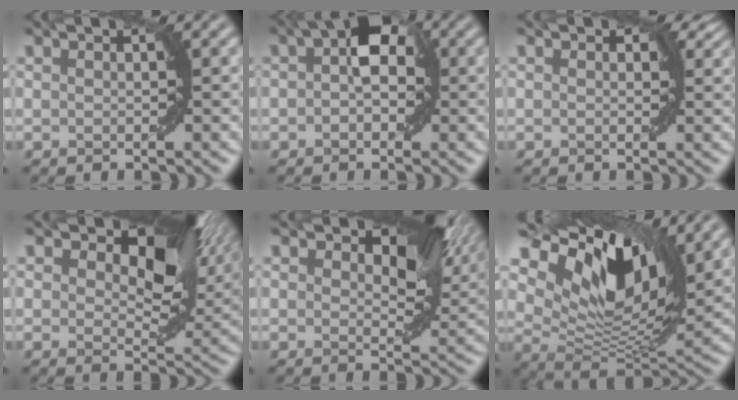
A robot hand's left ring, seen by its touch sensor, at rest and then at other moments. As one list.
[{"total": 5.1, "force": [0.9, 3.1, 3.9], "torque": [-0.049, 0.015, 0.000]}, {"total": 2.9, "force": [1.1, 1.8, 2.0], "torque": [-0.021, 0.001, 0.012]}, {"total": 11.8, "force": [5.2, 6.2, 8.6], "torque": [-0.108, 0.003, 0.074]}, {"total": 8.5, "force": [3.4, 4.5, 6.4], "torque": [-0.088, -0.001, 0.047]}, {"total": 11.8, "force": [6.1, 5.8, 8.3], "torque": [-0.152, -0.005, 0.118]}]